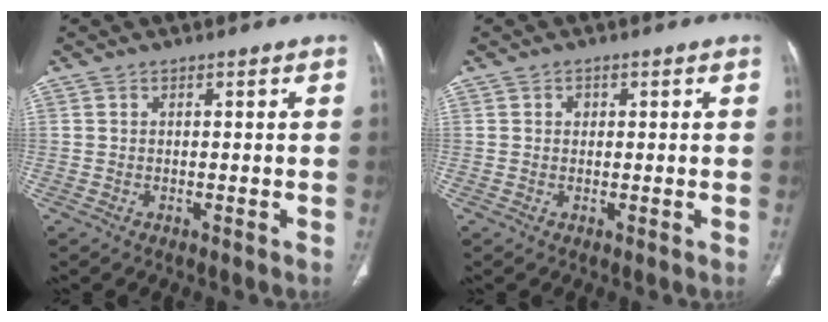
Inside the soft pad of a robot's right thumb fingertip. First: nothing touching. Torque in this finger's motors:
{"motor_torque": [-0.60, 0.54, 0.26, -0.10, -0.02]}